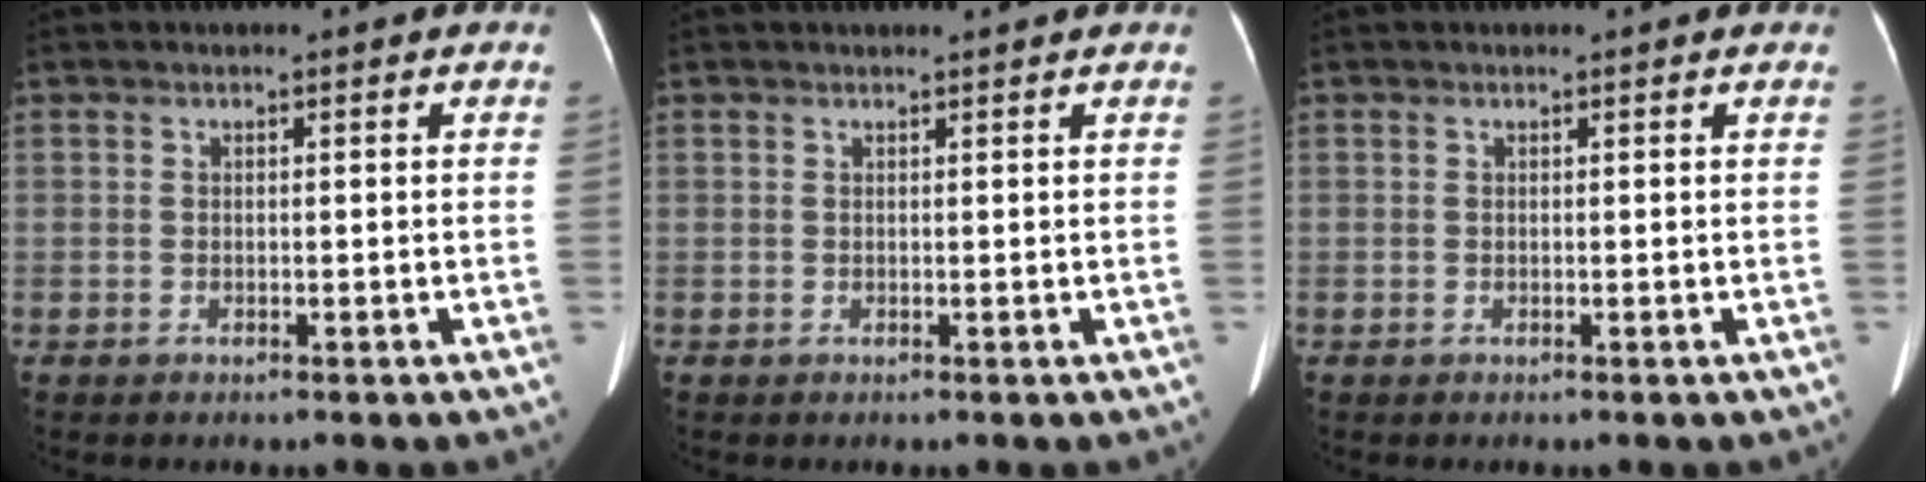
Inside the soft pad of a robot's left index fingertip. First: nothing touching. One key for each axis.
{"total": 2.0, "fx": 1.9, "fy": -0.3, "fz": 0.6, "tx": -0.010, "ty": 0.008, "tz": 0.024}
{"total": 0.6, "fx": 0.6, "fy": 0.0, "fz": 0.1, "tx": -0.004, "ty": 0.002, "tz": 0.003}